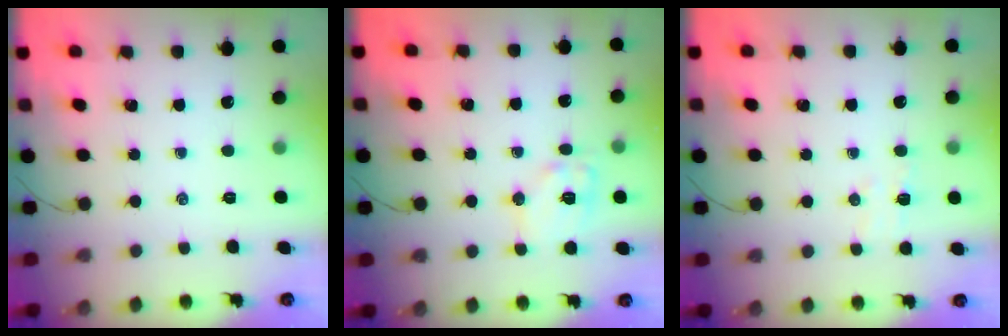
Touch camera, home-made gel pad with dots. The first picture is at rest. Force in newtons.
{"total": 10.9, "press": 10.8, "slide": 1.1}
{"total": 5.1, "press": 4.9, "slide": 1.0}